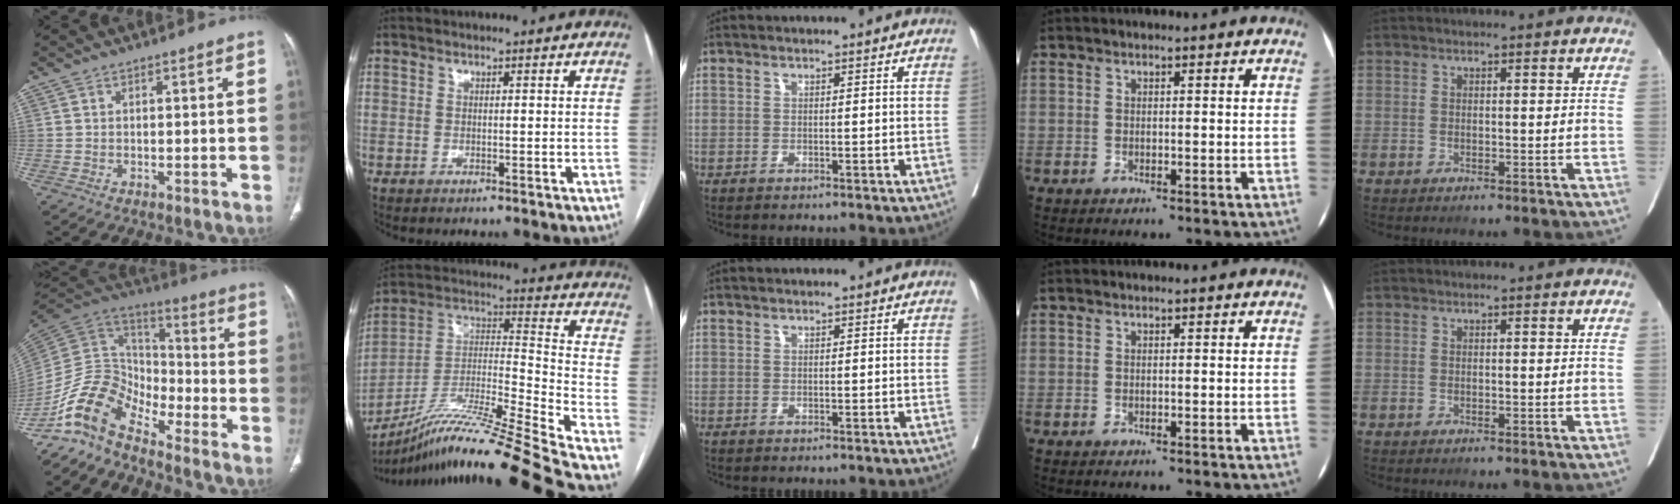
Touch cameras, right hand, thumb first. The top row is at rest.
{"thumb": {"total": 13.5, "force": [-10.5, 6.0, 6.0], "torque": [-0.101, 0.094, -0.212]}, "index": {"total": 25.3, "force": [-21.1, -2.4, 13.8], "torque": [-0.218, -0.015, -0.361]}}